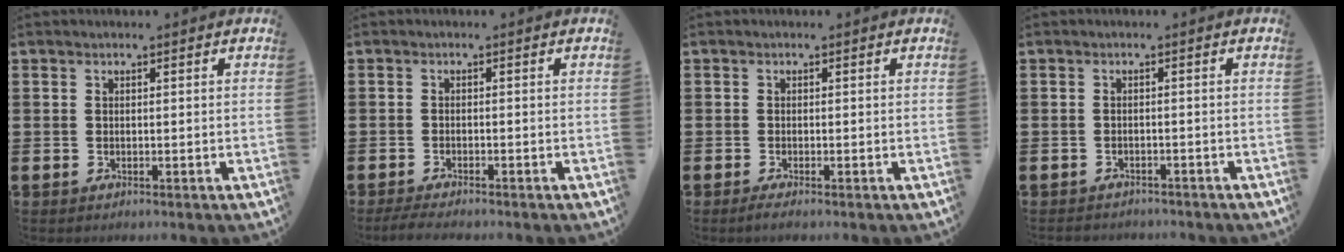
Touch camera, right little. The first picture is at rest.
{"total": 1.5, "force": [-1.3, 0.1, 0.7], "torque": [-0.012, 0.001, -0.025]}
{"total": 0.8, "force": [-0.4, 0.0, 0.6], "torque": [-0.009, -0.002, -0.008]}
{"total": 0.9, "force": [-0.9, 0.1, -0.1], "torque": [-0.002, 0.004, -0.020]}